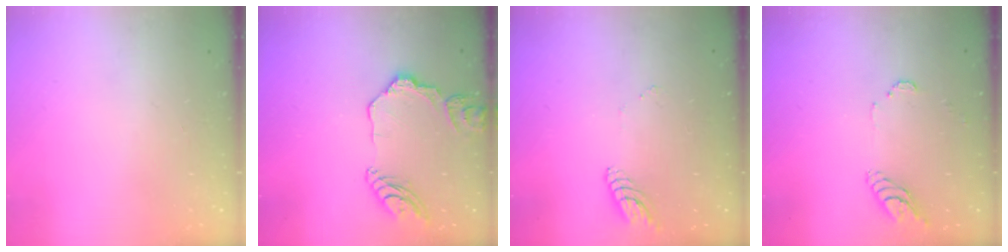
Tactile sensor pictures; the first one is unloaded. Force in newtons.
{"total": 13.4, "press": 13.4, "slide": 1.3}
{"total": 6.8, "press": 6.8, "slide": 0.5}
{"total": 9.0, "press": 9.0, "slide": 0.7}